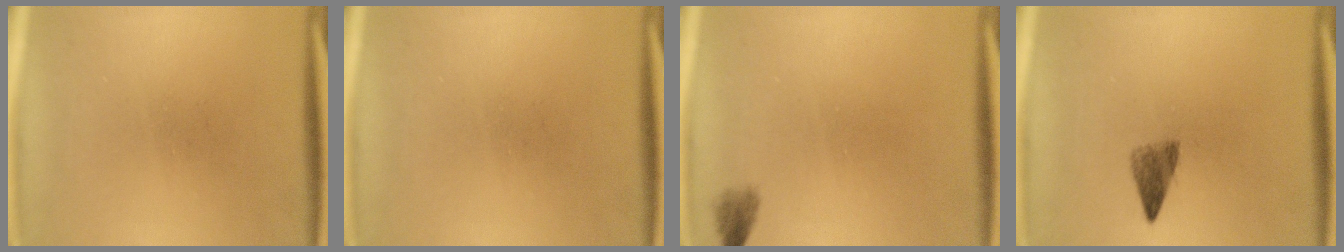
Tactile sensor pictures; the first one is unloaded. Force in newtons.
{"total": 0.0}
{"total": 1.3}
{"total": 2.8}